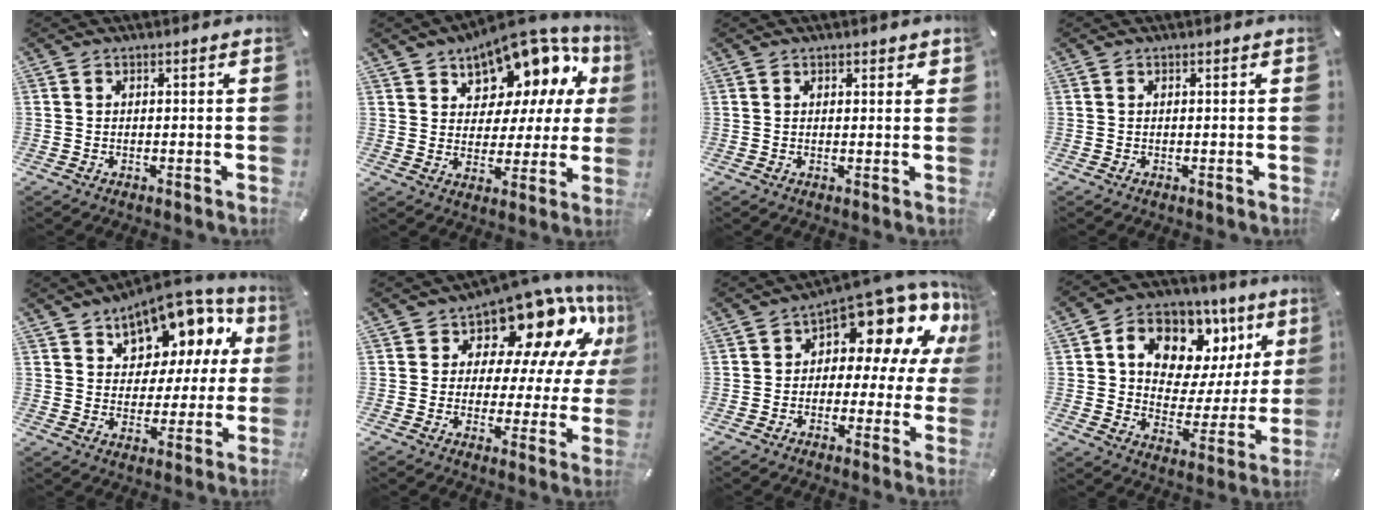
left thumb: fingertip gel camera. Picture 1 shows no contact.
{"total": 12.6, "force": [9.4, 7.2, 4.2], "torque": [-0.067, -0.086, 0.166]}
{"total": 0.9, "force": [0.7, 0.5, 0.2], "torque": [0.005, -0.002, 0.011]}
{"total": 0.0}
{"total": 12.3, "force": [8.4, 7.8, 4.6], "torque": [-0.066, -0.074, 0.150]}
{"total": 15.4, "force": [10.7, 7.6, 8.1], "torque": [-0.114, -0.090, 0.178]}
{"total": 12.7, "force": [7.9, 6.5, 7.6], "torque": [-0.108, -0.078, 0.135]}
{"total": 13.0, "force": [7.2, 9.1, 5.9], "torque": [-0.090, -0.057, 0.125]}